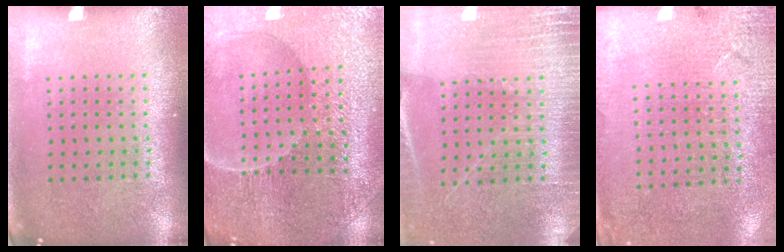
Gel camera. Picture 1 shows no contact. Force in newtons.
{"total": 3.5, "press": 3.5, "slide": 0.2}
{"total": 2.9, "press": 2.9, "slide": 0.2}
{"total": 2.6, "press": 2.4, "slide": 0.9}